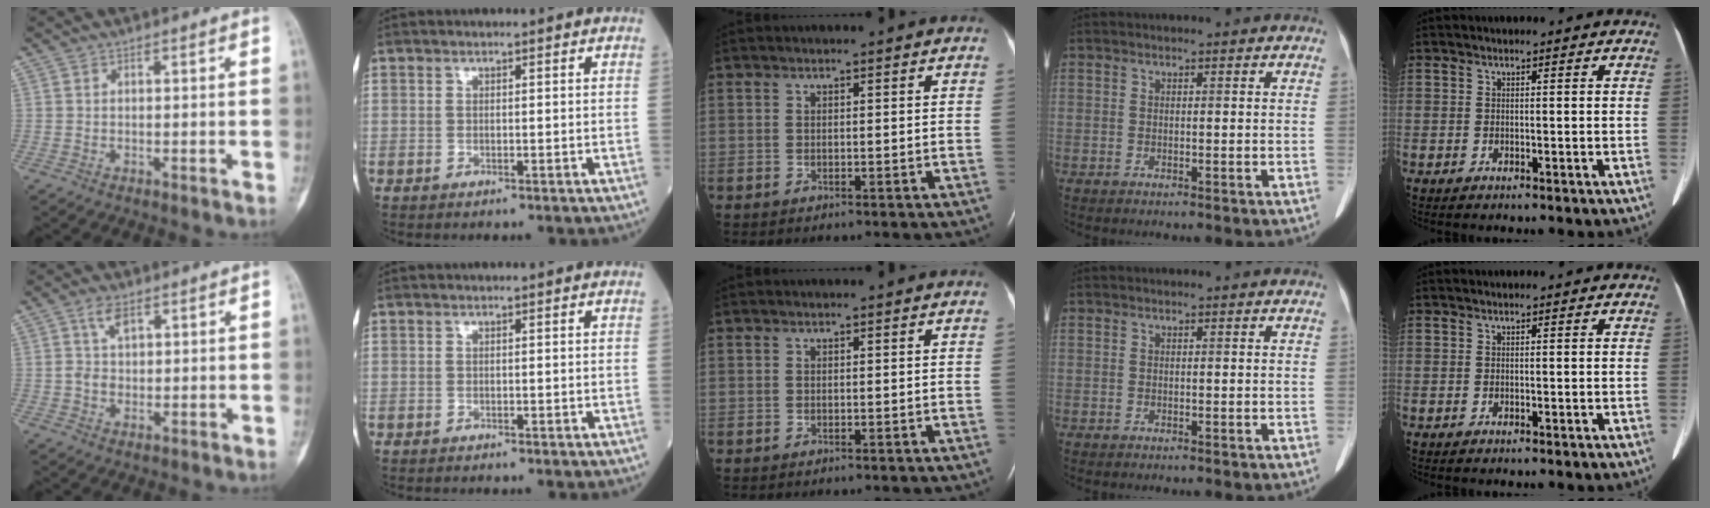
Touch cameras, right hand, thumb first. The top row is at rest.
{"thumb": {"total": 4.2, "force": [1.6, 2.6, 3.0], "torque": [-0.047, 0.000, 0.031]}}